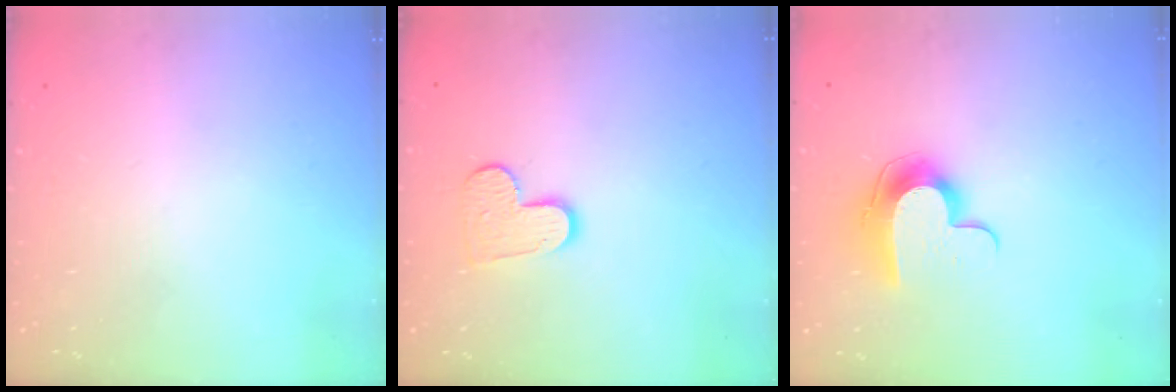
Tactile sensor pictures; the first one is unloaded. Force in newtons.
{"total": 9.2, "press": 9.2, "slide": 0.6}
{"total": 10.3, "press": 10.3, "slide": 0.1}